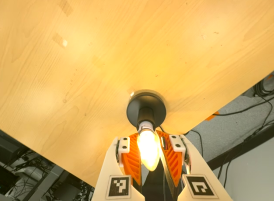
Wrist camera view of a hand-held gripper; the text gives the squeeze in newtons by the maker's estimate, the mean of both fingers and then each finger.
{"total": 23.8, "left": 22.4, "right": 25.2}